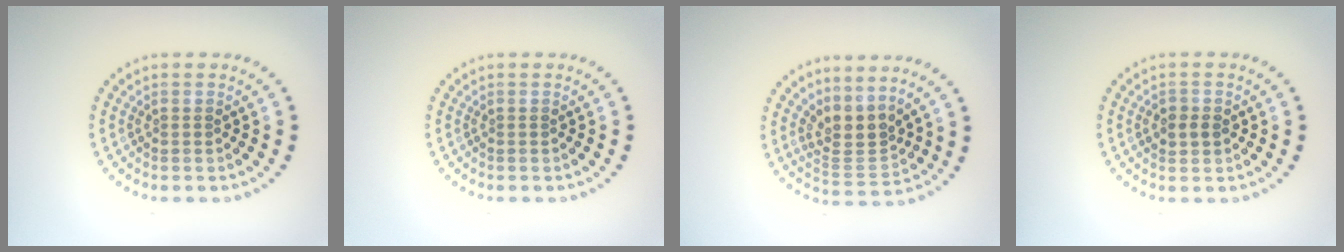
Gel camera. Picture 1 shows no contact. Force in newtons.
{"total": 0.0}
{"total": 3.1, "press": 2.3, "slide": 2.1}
{"total": 1.6, "press": 1.6, "slide": 0.3}